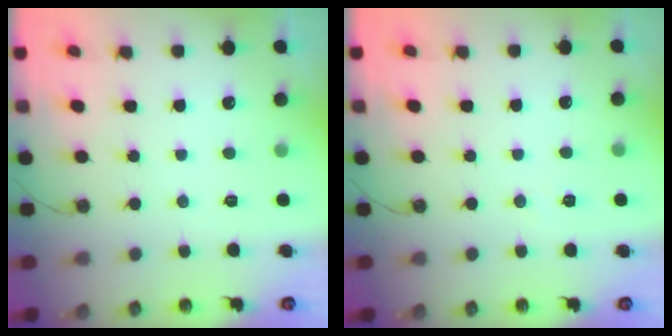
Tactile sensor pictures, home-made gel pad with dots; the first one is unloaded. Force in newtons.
{"total": 4.9, "press": 2.2, "slide": 4.4}